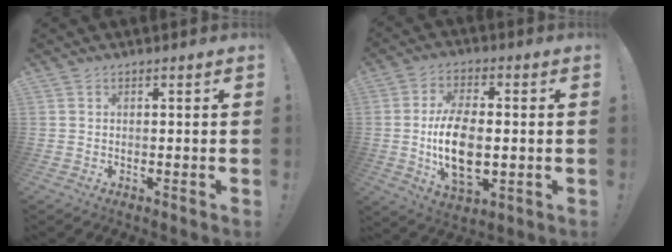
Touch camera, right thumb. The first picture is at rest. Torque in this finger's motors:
{"motor_torque": [0.03, 0.83, 0.14, 0.18, 0.42]}